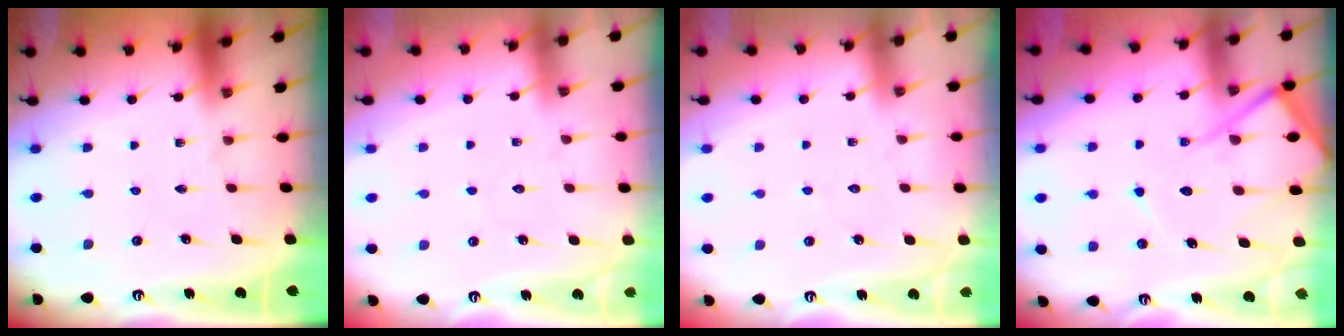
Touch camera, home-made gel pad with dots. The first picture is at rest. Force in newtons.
{"total": 3.8, "press": 3.8, "slide": 0.4}
{"total": 2.8, "press": 2.8, "slide": 0.3}
{"total": 13.1, "press": 13.1, "slide": 1.3}